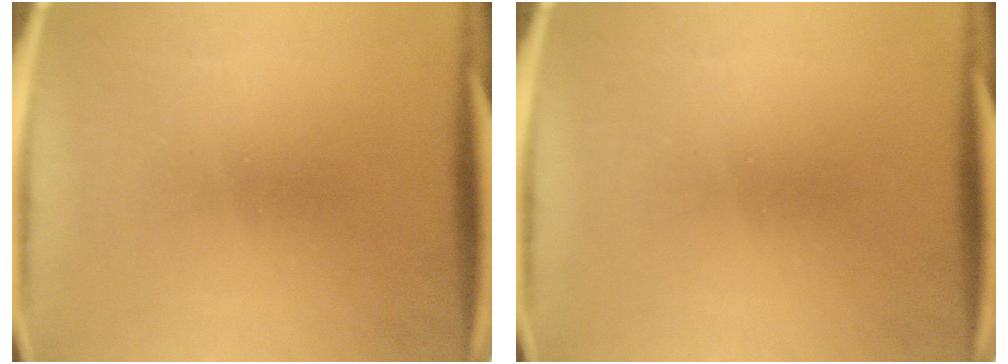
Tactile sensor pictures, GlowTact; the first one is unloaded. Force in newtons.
{"total": 0.0}